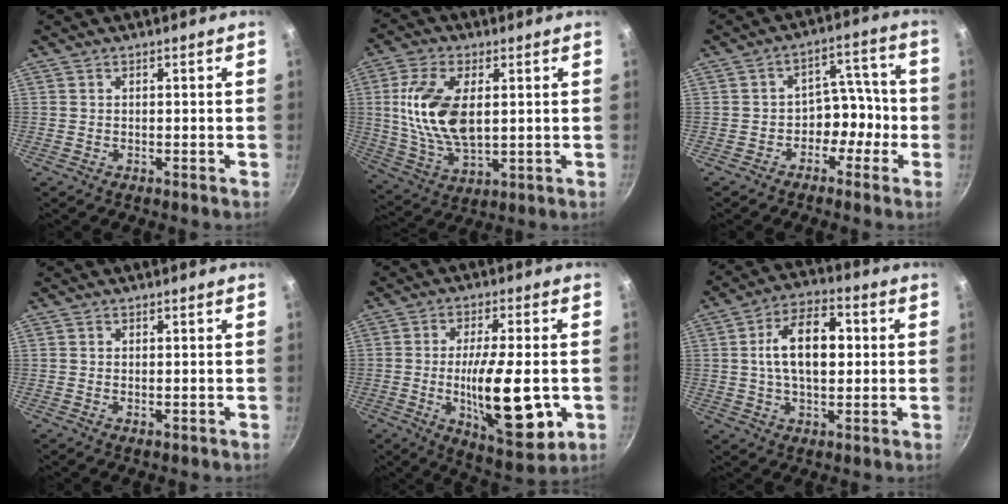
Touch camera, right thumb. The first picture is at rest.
{"total": 15.0, "force": [2.3, 8.0, 12.5], "torque": [-0.235, -0.009, 0.049]}
{"total": 7.4, "force": [-2.9, 5.5, 3.9], "torque": [0.001, 0.057, -0.046]}
{"total": 0.7, "force": [0.0, 0.3, 0.6], "torque": [-0.011, -0.002, -0.001]}
{"total": 18.0, "force": [-3.3, 5.9, 16.7], "torque": [-0.254, -0.003, -0.047]}
{"total": 13.6, "force": [1.7, 7.9, 11.0], "torque": [-0.159, 0.018, 0.018]}